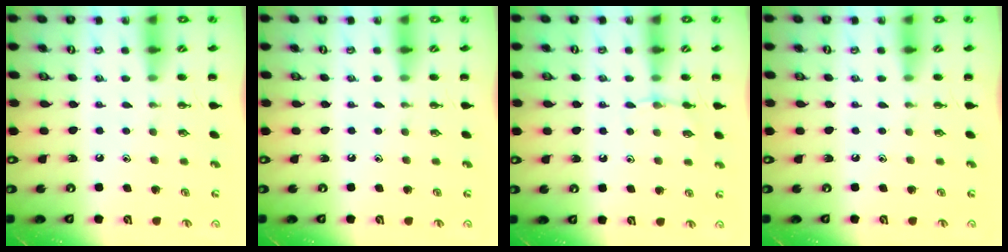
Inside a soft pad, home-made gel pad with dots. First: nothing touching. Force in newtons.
{"total": 0.0}
{"total": 4.6, "press": 4.3, "slide": 1.7}
{"total": 0.0}